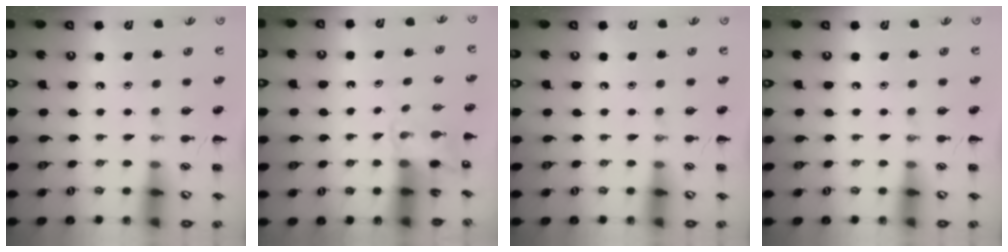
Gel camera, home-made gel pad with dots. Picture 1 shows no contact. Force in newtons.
{"total": 2.5, "press": 2.3, "slide": 1.0}
{"total": 0.0}
{"total": 0.0}